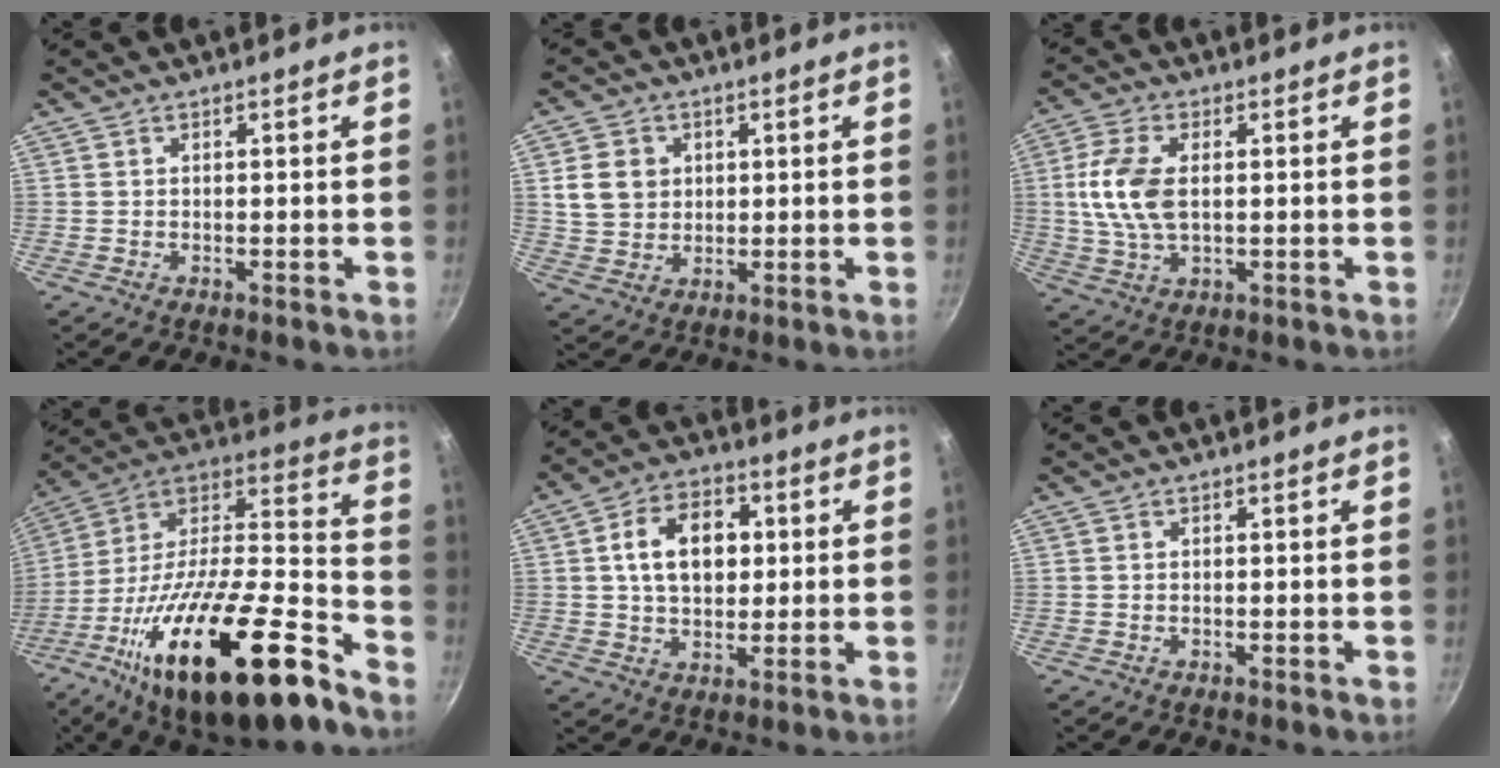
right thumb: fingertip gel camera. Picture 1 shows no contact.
{"total": 7.5, "force": [1.8, 6.3, 3.6], "torque": [-0.044, -0.002, 0.036]}
{"total": 10.2, "force": [1.0, 5.7, 8.4], "torque": [-0.172, 0.005, 0.018]}
{"total": 33.4, "force": [-17.5, 11.5, 26.0], "torque": [-0.382, 0.083, -0.291]}
{"total": 11.9, "force": [2.0, 8.3, 8.3], "torque": [-0.111, 0.010, 0.027]}
{"total": 0.0}